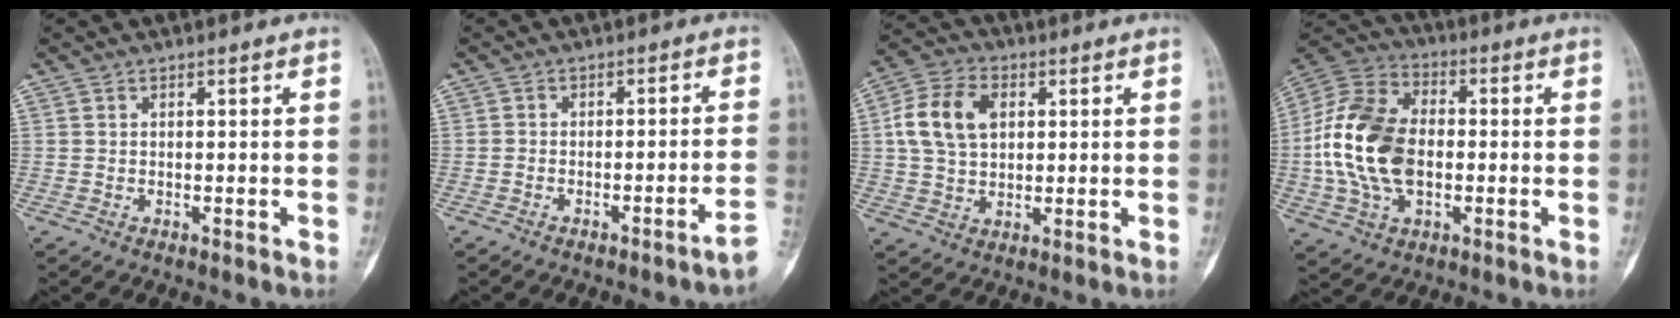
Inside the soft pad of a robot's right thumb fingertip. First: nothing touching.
{"total": 4.0, "force": [-2.8, -0.5, 2.9], "torque": [-0.034, 0.034, -0.041]}
{"total": 11.3, "force": [2.3, 7.8, 7.9], "torque": [-0.137, 0.012, 0.038]}
{"total": 18.7, "force": [-1.5, 12.0, 14.3], "torque": [-0.277, 0.022, -0.029]}